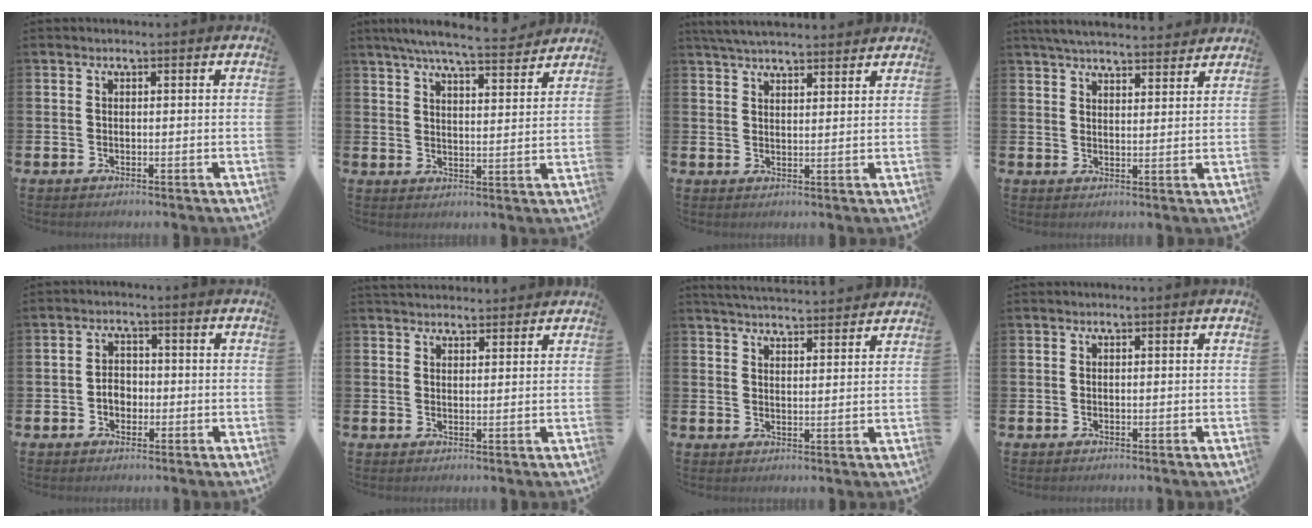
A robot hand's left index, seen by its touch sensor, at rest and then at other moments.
{"total": 7.1, "force": [6.6, 0.5, 2.5], "torque": [-0.055, -0.036, 0.115]}
{"total": 4.5, "force": [4.4, 0.6, 0.9], "torque": [-0.032, -0.011, 0.084]}
{"total": 5.1, "force": [4.9, 0.7, 1.0], "torque": [-0.028, -0.023, 0.088]}
{"total": 2.8, "force": [-0.8, 2.1, 1.6], "torque": [-0.015, -0.002, -0.021]}
{"total": 2.9, "force": [2.8, 0.7, 0.0], "torque": [-0.001, -0.014, 0.051]}
{"total": 4.8, "force": [4.8, 0.3, 0.3], "torque": [-0.020, -0.030, 0.086]}
{"total": 0.0}